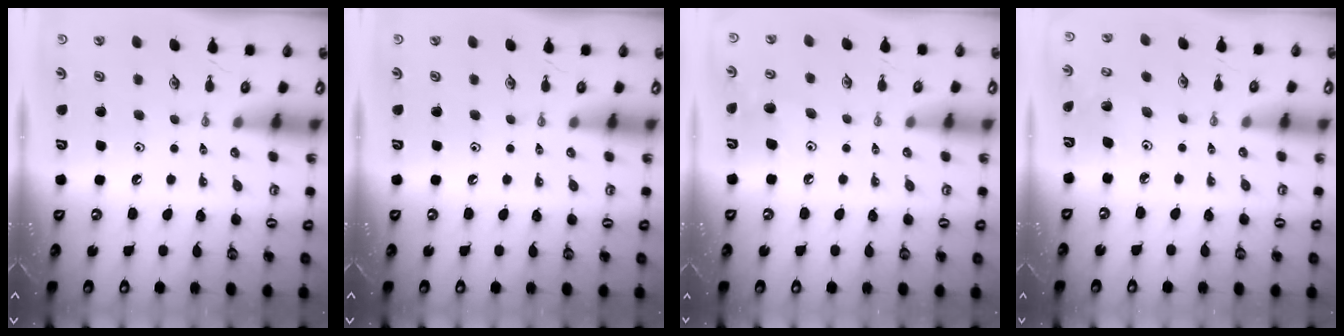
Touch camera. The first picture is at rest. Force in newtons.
{"total": 0.0}
{"total": 7.2, "press": 7.1, "slide": 1.3}
{"total": 3.3, "press": 3.3, "slide": 0.2}